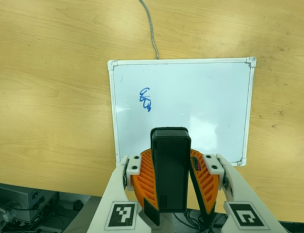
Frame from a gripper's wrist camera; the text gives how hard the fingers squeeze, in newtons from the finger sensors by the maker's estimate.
{"total": 10.9, "left": 9.8, "right": 12.0}